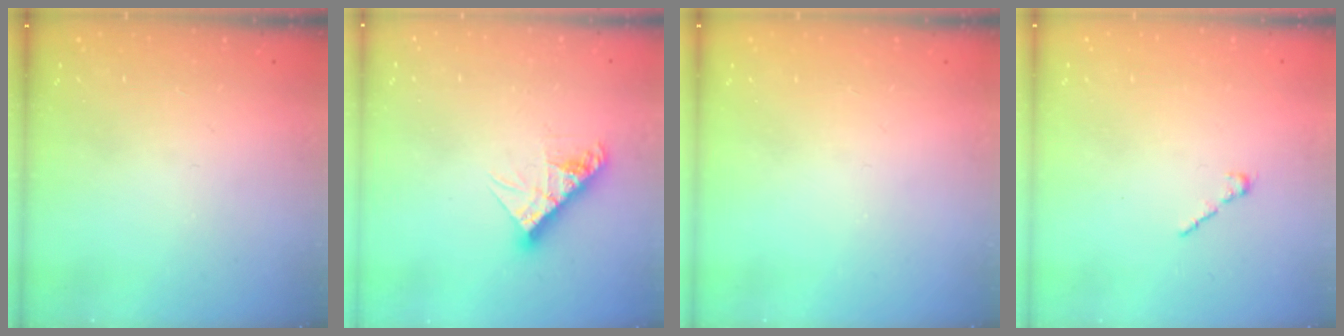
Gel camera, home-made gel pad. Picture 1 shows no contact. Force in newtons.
{"total": 9.8, "press": 9.8, "slide": 0.7}
{"total": 0.0}
{"total": 1.7, "press": 1.7, "slide": 0.5}